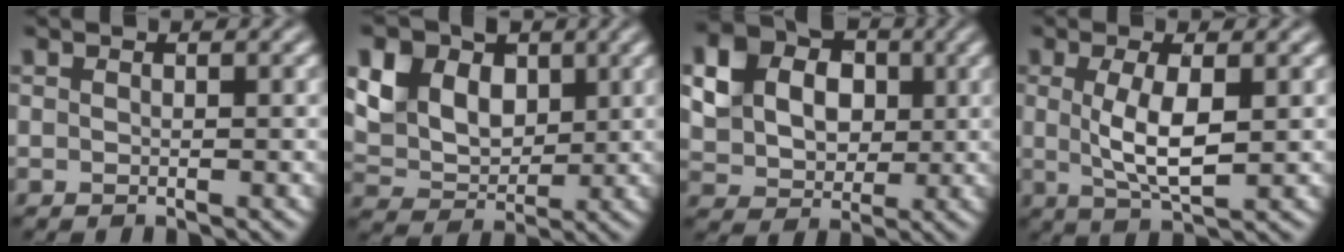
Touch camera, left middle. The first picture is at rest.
{"total": 8.6, "force": [3.7, 6.4, 4.6], "torque": [-0.107, 0.010, 0.062]}
{"total": 9.5, "force": [2.7, 7.6, 5.1], "torque": [-0.119, 0.027, 0.054]}
{"total": 4.4, "force": [0.4, 1.3, 4.2], "torque": [-0.088, -0.002, 0.011]}